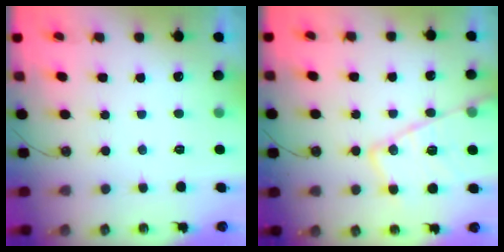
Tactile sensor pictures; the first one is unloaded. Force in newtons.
{"total": 18.1, "press": 18.0, "slide": 1.7}